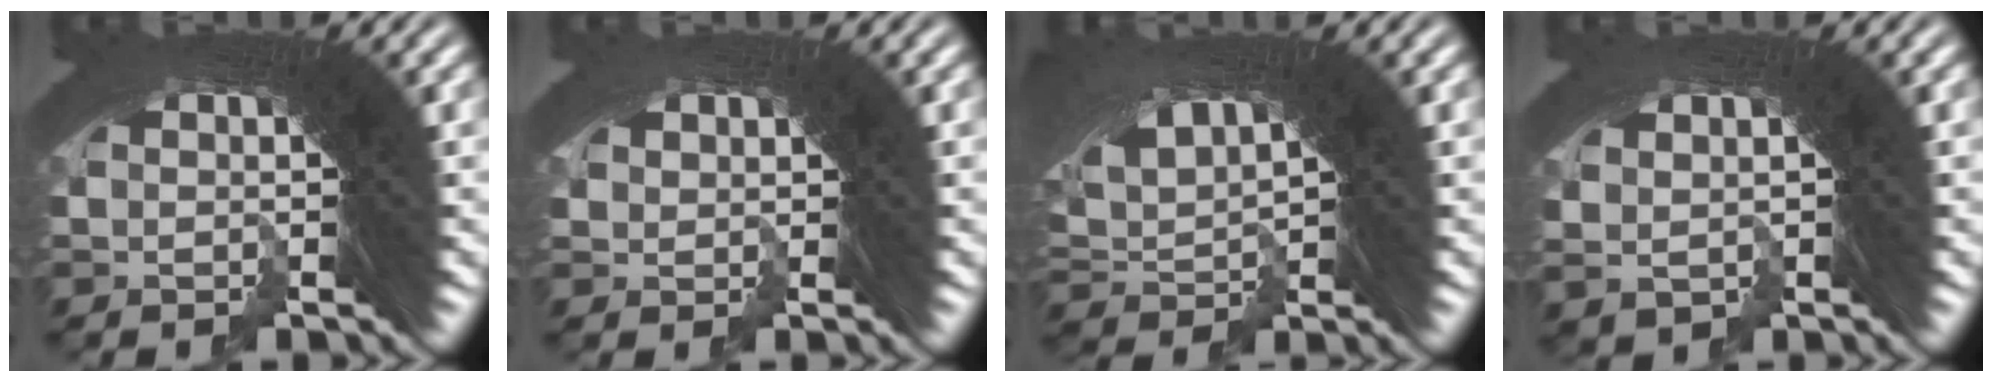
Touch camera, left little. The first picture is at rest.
{"total": 1.5, "force": [-1.0, 0.2, -1.2], "torque": [0.002, -0.018, -0.006]}
{"total": 7.4, "force": [0.4, 4.9, 5.5], "torque": [-0.135, -0.015, 0.015]}
{"total": 2.6, "force": [-0.1, 2.4, 1.0], "torque": [-0.042, -0.006, 0.005]}